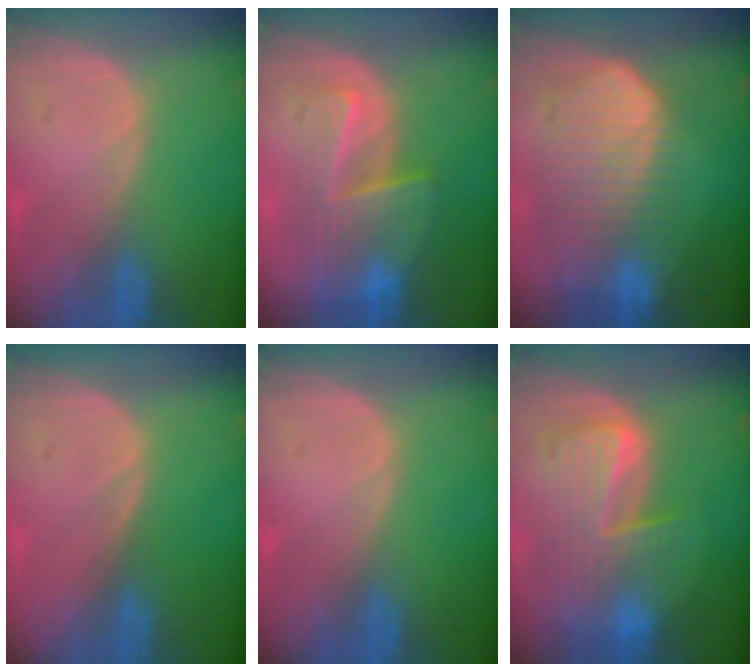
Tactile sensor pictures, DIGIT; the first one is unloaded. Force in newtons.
{"total": 7.1, "press": 7.1, "slide": 0.3}
{"total": 10.3, "press": 8.8, "slide": 5.2}
{"total": 0.0}
{"total": 0.0}
{"total": 9.8, "press": 8.4, "slide": 4.9}